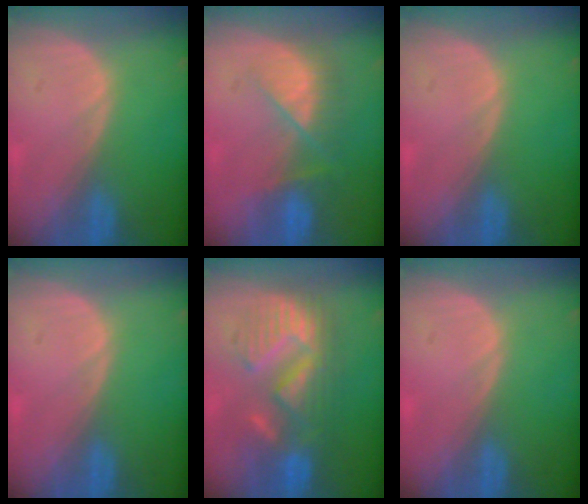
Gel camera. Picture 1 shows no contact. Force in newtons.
{"total": 7.5, "press": 6.8, "slide": 3.2}
{"total": 0.0}
{"total": 0.0}
{"total": 9.7, "press": 9.7, "slide": 0.5}
{"total": 0.0}